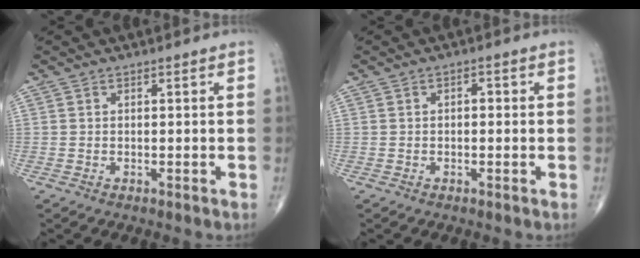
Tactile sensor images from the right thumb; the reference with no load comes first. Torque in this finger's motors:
{"motor_torque": [-0.22, 0.14, 0.16, 0.23, 0.04]}